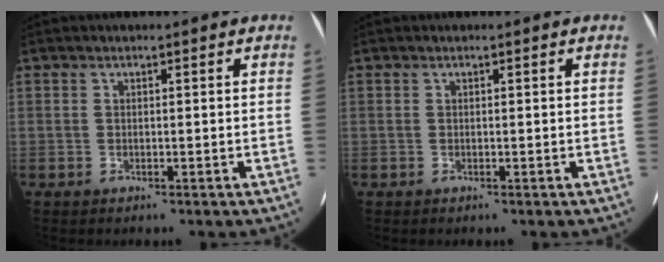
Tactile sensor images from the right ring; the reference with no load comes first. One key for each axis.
{"total": 0.0}